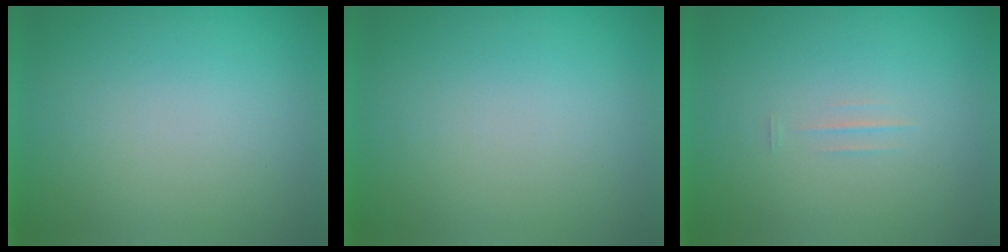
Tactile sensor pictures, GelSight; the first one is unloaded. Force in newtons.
{"total": 0.0}
{"total": 1.3}